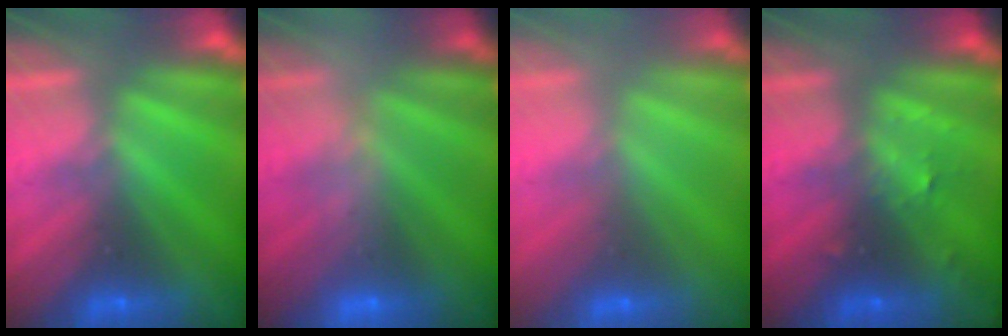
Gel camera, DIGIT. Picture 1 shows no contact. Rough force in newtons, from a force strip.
{"total": 2.4}
{"total": 2.9}
{"total": 2.9}